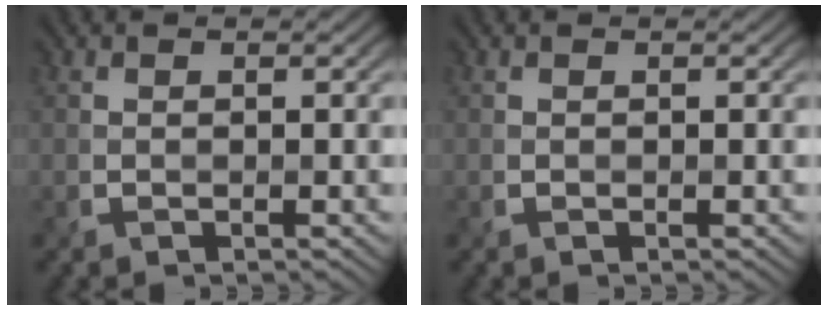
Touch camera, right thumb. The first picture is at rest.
{"total": 0.0}